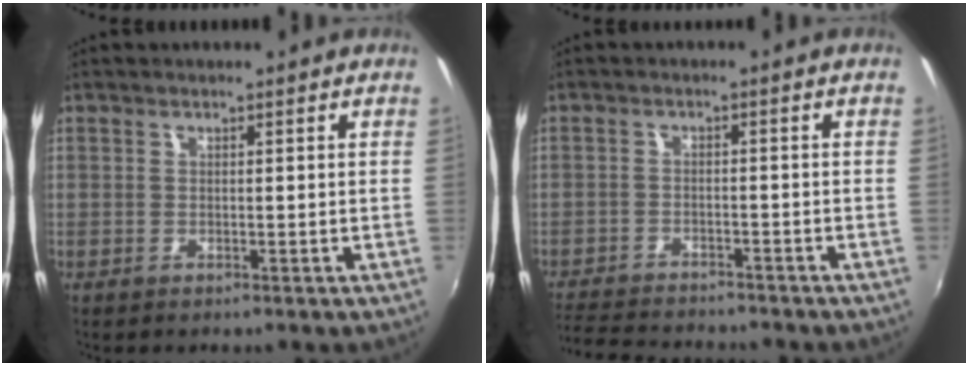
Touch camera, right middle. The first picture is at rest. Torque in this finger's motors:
{"motor_torque": [0.26, -0.44, 0.06, 0.01]}